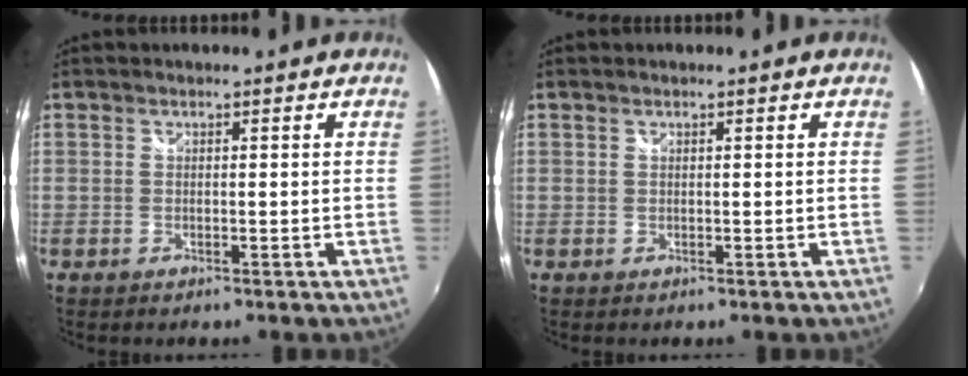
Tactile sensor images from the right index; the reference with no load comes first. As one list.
[{"total": 0.0}]